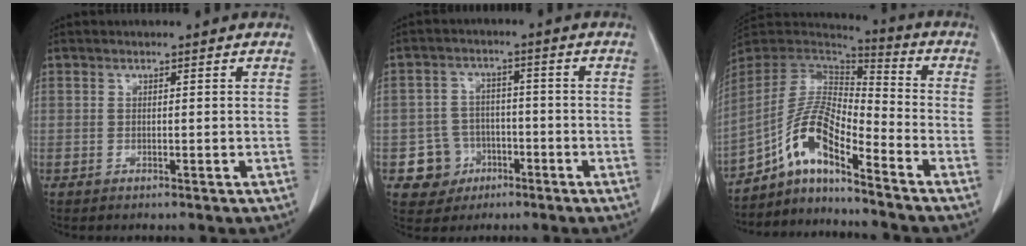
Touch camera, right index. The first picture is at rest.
{"total": 6.2, "force": [-2.5, 5.7, 0.6], "torque": [-0.002, 0.014, -0.034]}
{"total": 11.3, "force": [-7.3, 1.9, 8.4], "torque": [-0.170, 0.019, -0.139]}